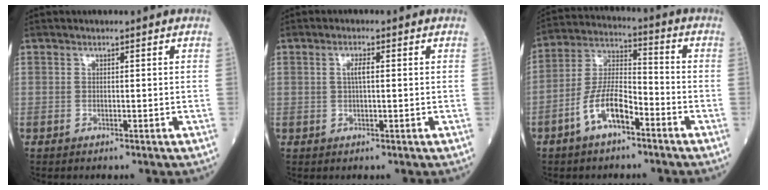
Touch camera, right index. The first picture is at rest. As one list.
[{"total": 2.0, "force": [0.3, 0.4, 1.9], "torque": [-0.039, 0.004, 0.004]}, {"total": 9.5, "force": [-4.9, 3.2, 7.4], "torque": [-0.154, 0.011, -0.097]}]